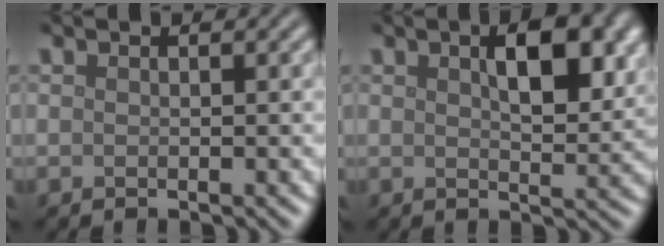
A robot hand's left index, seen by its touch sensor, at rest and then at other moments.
{"total": 5.6, "force": [2.0, 2.3, 4.7], "torque": [-0.066, 0.004, 0.031]}